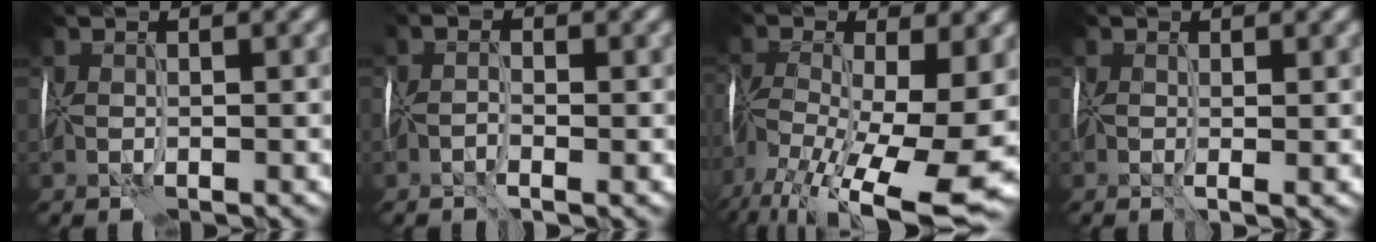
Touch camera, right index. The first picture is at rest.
{"total": 0.7, "force": [-0.6, 0.0, 0.4], "torque": [-0.024, 0.001, -0.022]}
{"total": 15.8, "force": [-6.1, 7.4, 12.6], "torque": [-0.244, -0.014, -0.089]}
{"total": 1.3, "force": [0.0, 0.3, 1.2], "torque": [-0.029, -0.003, -0.002]}